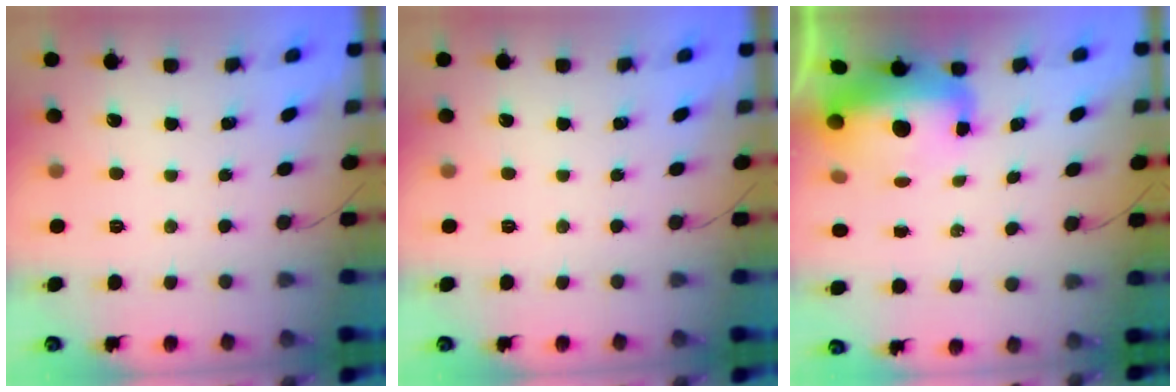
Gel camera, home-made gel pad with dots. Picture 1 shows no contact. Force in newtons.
{"total": 0.0}
{"total": 10.6, "press": 10.3, "slide": 2.5}